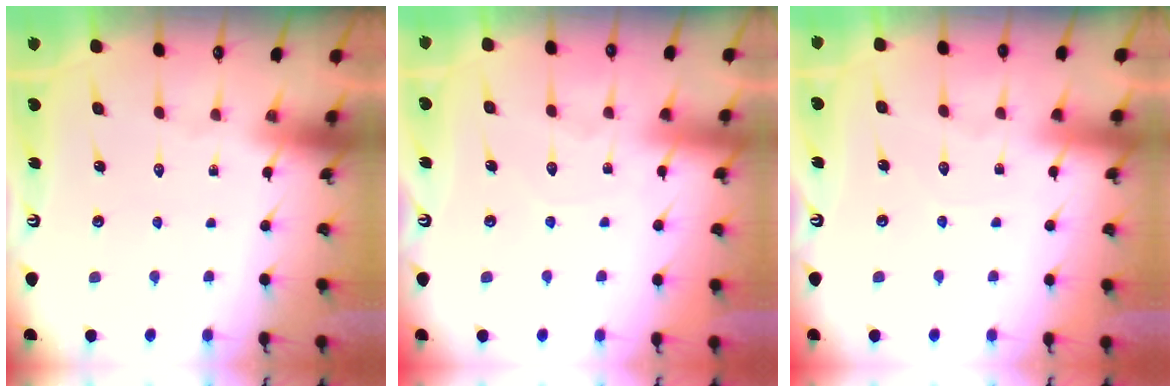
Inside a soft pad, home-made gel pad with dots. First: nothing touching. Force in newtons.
{"total": 5.4, "press": 5.4, "slide": 0.5}
{"total": 3.7, "press": 3.7, "slide": 0.4}